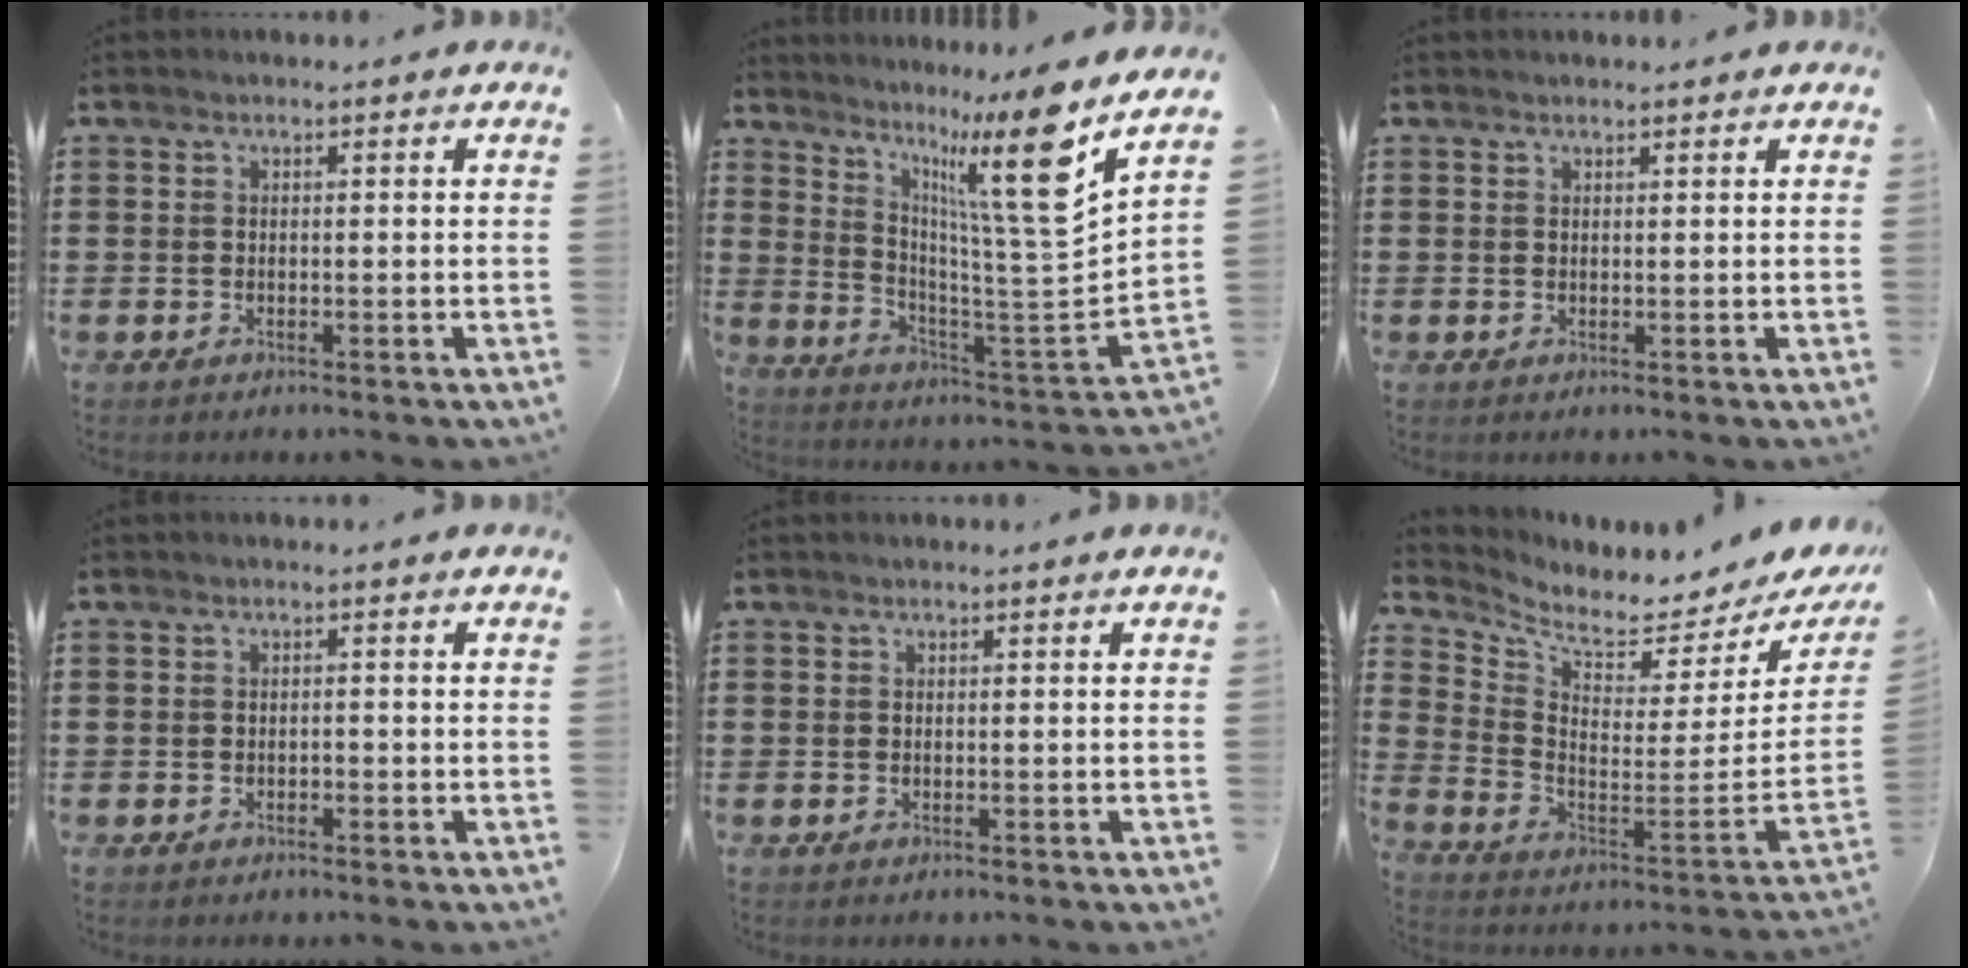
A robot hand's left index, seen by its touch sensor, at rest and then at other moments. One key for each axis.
{"total": 15.1, "fx": 9.6, "fy": 0.0, "fz": 11.6, "tx": -0.209, "ty": -0.080, "tz": 0.141}
{"total": 0.8, "fx": 0.7, "fy": 0.1, "fz": 0.2, "tx": -0.005, "ty": 0.000, "tz": 0.014}
{"total": 0.7, "fx": -0.6, "fy": 0.3, "fz": 0.3, "tx": -0.010, "ty": -0.002, "tz": -0.011}
{"total": 0.0}
{"total": 4.6, "fx": 3.9, "fy": 1.0, "fz": 2.2, "tx": -0.061, "ty": -0.058, "tz": 0.062}